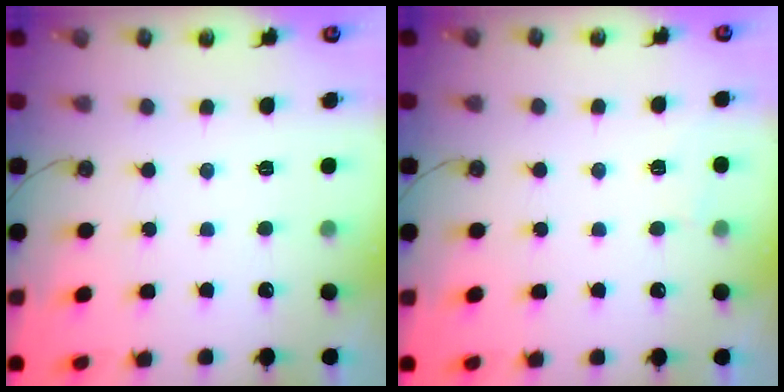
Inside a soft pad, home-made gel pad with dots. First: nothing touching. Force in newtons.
{"total": 5.5, "press": 2.2, "slide": 5.1}